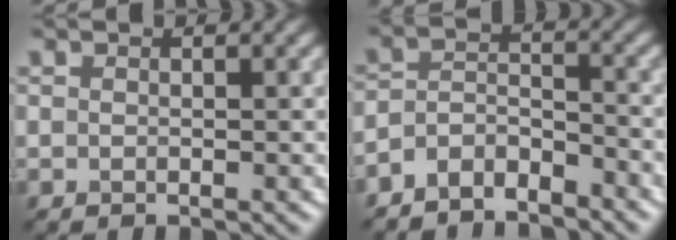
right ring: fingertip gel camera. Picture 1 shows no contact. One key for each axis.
{"total": 4.0, "fx": -3.5, "fy": 1.4, "fz": 1.3, "tx": -0.025, "ty": 0.000, "tz": -0.076}